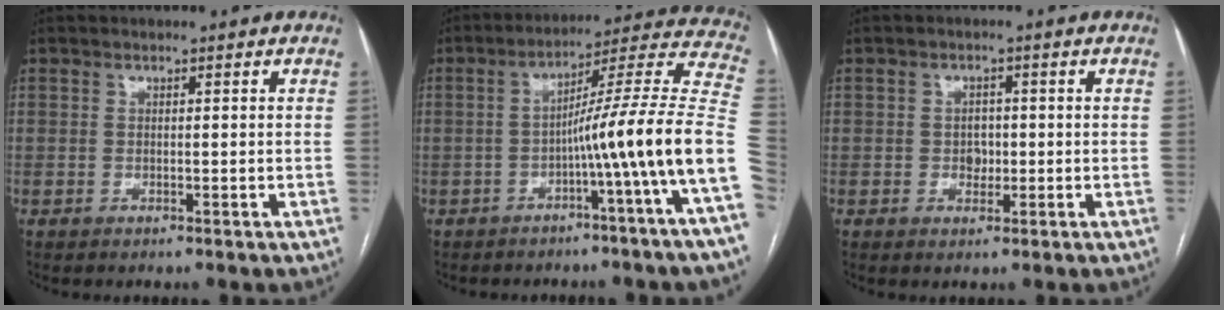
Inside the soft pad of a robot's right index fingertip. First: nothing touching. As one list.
[{"total": 18.0, "force": [-5.0, -3.5, 16.9], "torque": [-0.244, 0.006, -0.091]}, {"total": 2.2, "force": [-0.3, 1.7, 1.4], "torque": [-0.017, 0.004, -0.003]}]